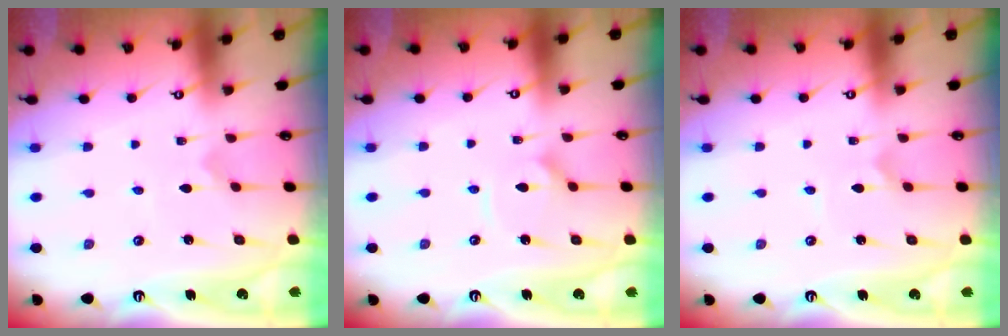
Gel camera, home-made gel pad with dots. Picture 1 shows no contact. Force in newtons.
{"total": 4.1, "press": 4.1, "slide": 0.3}
{"total": 0.0}